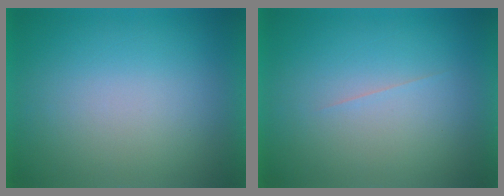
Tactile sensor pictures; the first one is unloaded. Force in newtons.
{"total": 1.2}